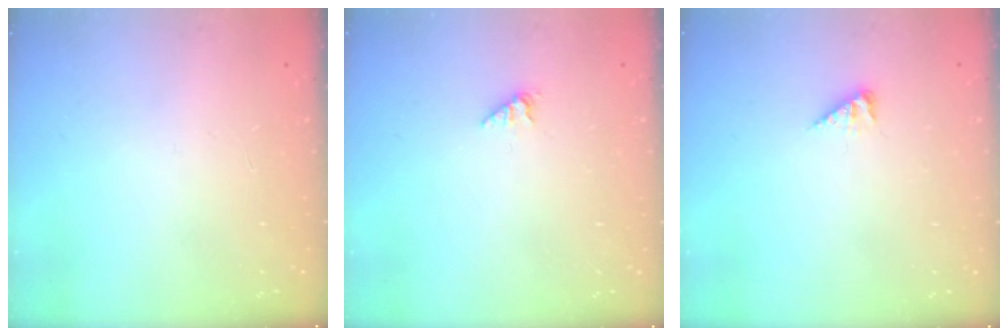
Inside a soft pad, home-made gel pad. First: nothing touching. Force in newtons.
{"total": 1.0, "press": 1.0, "slide": 0.2}
{"total": 4.6, "press": 4.6, "slide": 0.7}